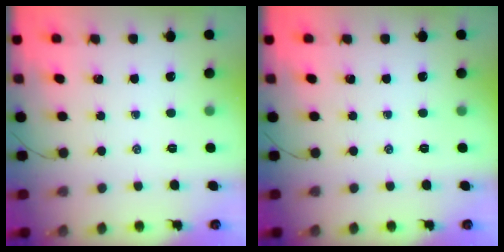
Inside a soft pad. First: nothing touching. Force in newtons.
{"total": 0.0}